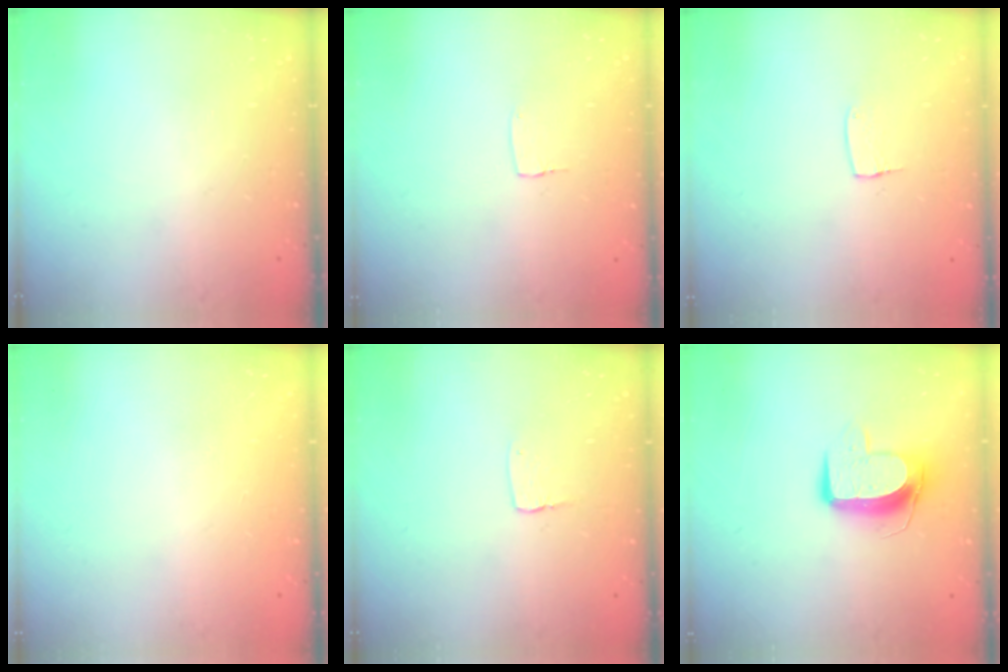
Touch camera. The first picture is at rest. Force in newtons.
{"total": 3.3, "press": 3.3, "slide": 0.1}
{"total": 4.3, "press": 4.3, "slide": 0.4}
{"total": 0.0}
{"total": 2.9, "press": 2.9, "slide": 0.2}
{"total": 10.2, "press": 10.2, "slide": 0.2}